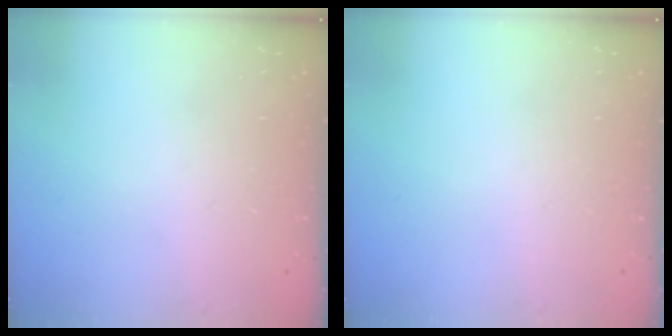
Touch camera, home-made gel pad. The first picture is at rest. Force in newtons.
{"total": 0.0}